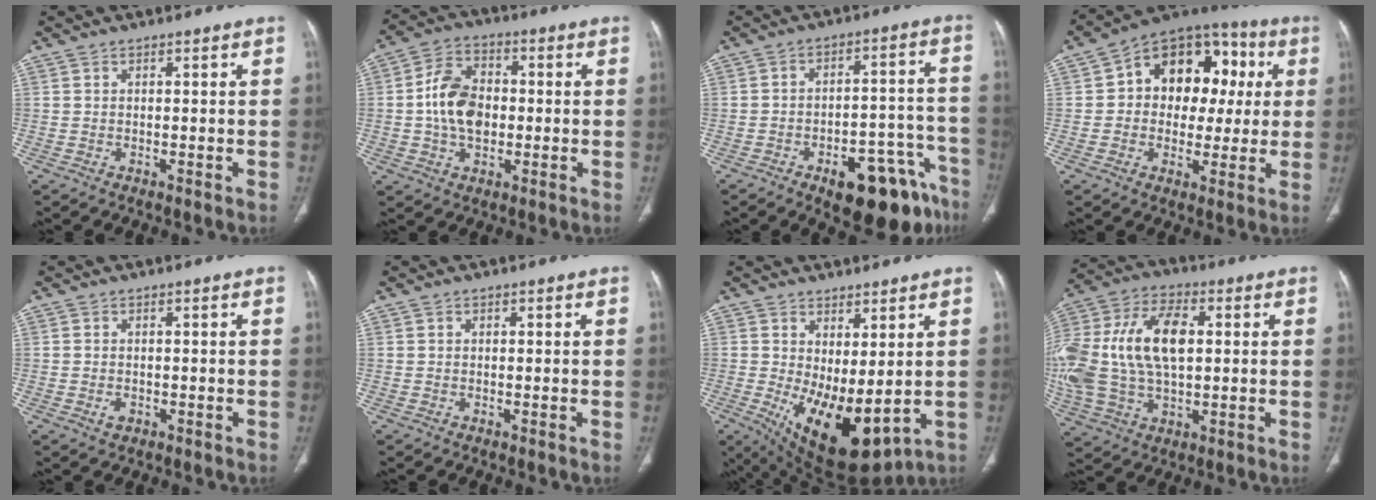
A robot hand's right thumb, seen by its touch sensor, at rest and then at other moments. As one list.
[{"total": 11.1, "force": [-0.4, 7.6, 8.0], "torque": [-0.129, 0.016, -0.015]}, {"total": 17.0, "force": [-10.6, 7.1, 11.3], "torque": [-0.079, 0.089, -0.138]}, {"total": 17.7, "force": [2.7, 12.8, 11.8], "torque": [-0.106, 0.035, 0.031]}, {"total": 1.5, "force": [-0.5, 1.1, 0.9], "torque": [-0.017, 0.004, -0.005]}, {"total": 0.0}, {"total": 14.0, "force": [-0.7, 6.3, 12.5], "torque": [-0.203, -0.024, 0.018]}, {"total": 25.0, "force": [2.5, 14.5, 20.2], "torque": [-0.464, 0.020, 0.051]}]